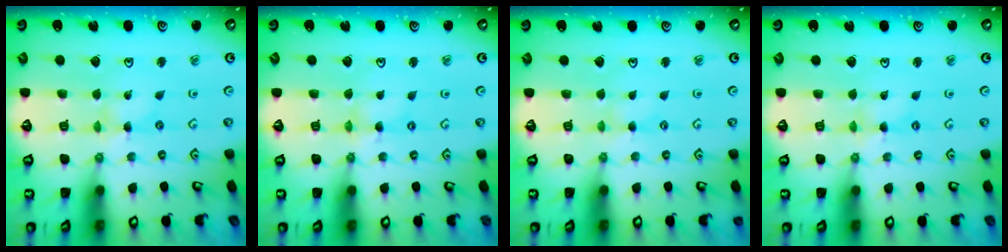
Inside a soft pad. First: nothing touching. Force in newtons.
{"total": 1.3, "press": 1.3, "slide": 0.2}
{"total": 0.9, "press": 0.9, "slide": 0.2}
{"total": 1.1, "press": 1.1, "slide": 0.2}